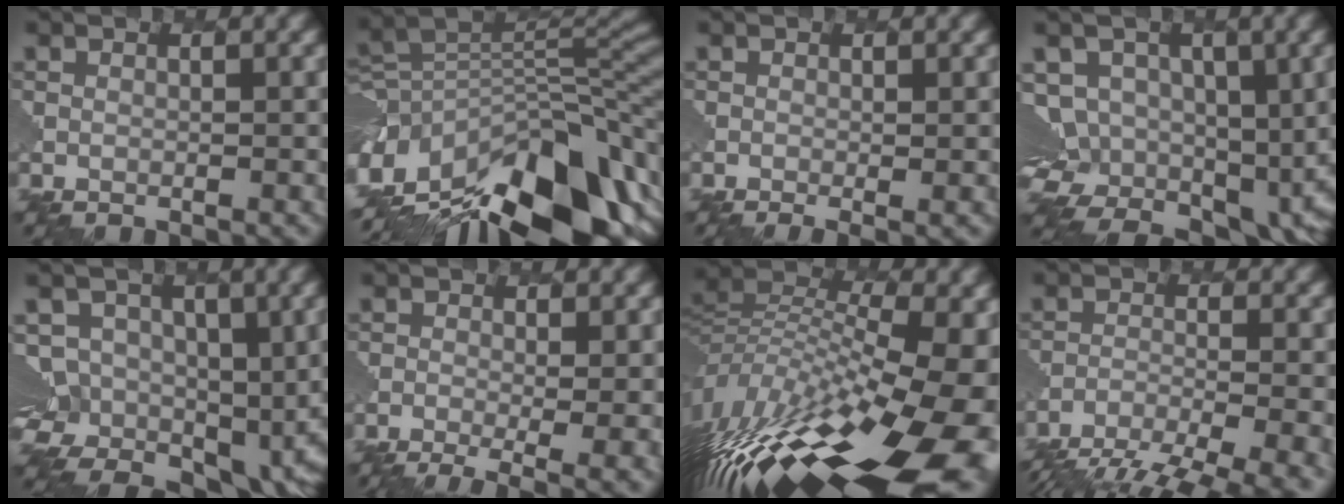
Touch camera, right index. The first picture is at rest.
{"total": 15.7, "force": [-7.4, 7.4, 11.8], "torque": [-0.223, -0.003, -0.126]}
{"total": 2.4, "force": [-0.6, 0.7, 2.2], "torque": [-0.030, 0.005, -0.003]}
{"total": 11.7, "force": [-1.7, 9.5, 6.6], "torque": [-0.123, 0.009, -0.029]}
{"total": 8.5, "force": [-0.7, 6.8, 5.0], "torque": [-0.095, 0.003, -0.010]}
{"total": 6.2, "force": [-2.1, 2.4, 5.3], "torque": [-0.072, -0.007, -0.018]}
{"total": 17.7, "force": [-6.7, 7.7, 14.5], "torque": [-0.254, 0.007, -0.105]}
{"total": 9.2, "force": [-7.6, 2.3, 4.6], "torque": [-0.093, -0.020, -0.110]}